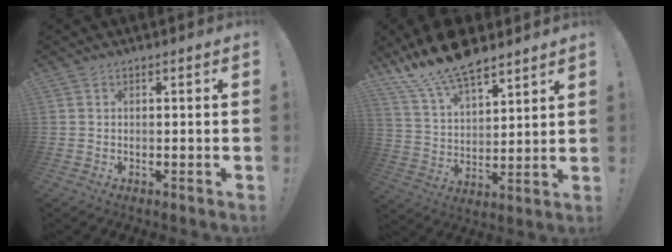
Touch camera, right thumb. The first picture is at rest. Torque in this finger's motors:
{"motor_torque": [0.24, 0.44, 0.40, 0.31, 0.18]}